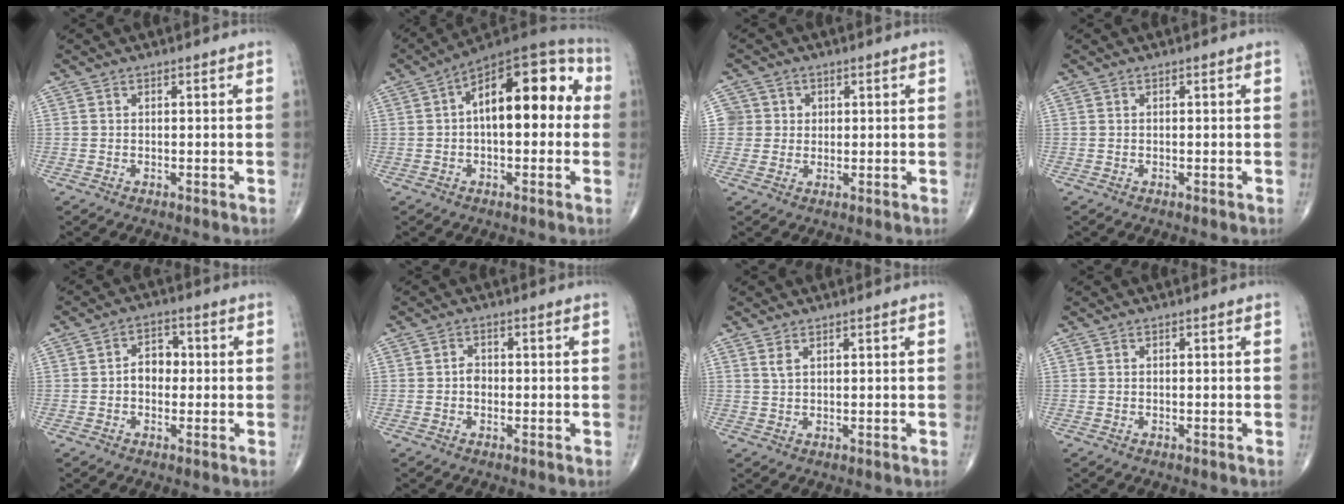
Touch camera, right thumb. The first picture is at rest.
{"total": 17.9, "force": [2.0, 8.6, 15.5], "torque": [-0.198, 0.046, 0.018]}
{"total": 3.9, "force": [0.8, 3.8, -0.2], "torque": [0.037, 0.004, 0.008]}
{"total": 0.0}
{"total": 4.7, "force": [-0.2, 3.5, 3.1], "torque": [-0.029, 0.016, -0.012]}
{"total": 1.7, "force": [-0.4, 1.4, 1.0], "torque": [-0.005, 0.006, -0.010]}
{"total": 1.5, "force": [1.0, 0.6, 1.1], "torque": [-0.023, 0.001, 0.025]}
{"total": 0.0}